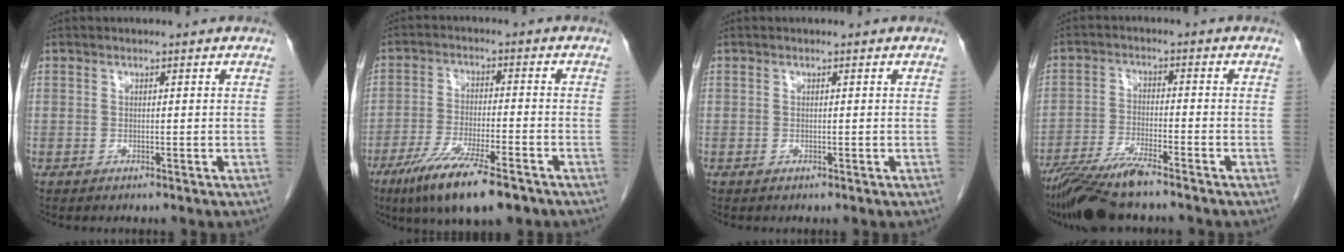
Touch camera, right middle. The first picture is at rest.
{"total": 12.5, "force": [-8.3, 2.0, 9.1], "torque": [-0.162, -0.028, -0.135]}
{"total": 0.0}
{"total": 9.2, "force": [-7.5, 0.4, 5.2], "torque": [-0.094, -0.026, -0.135]}